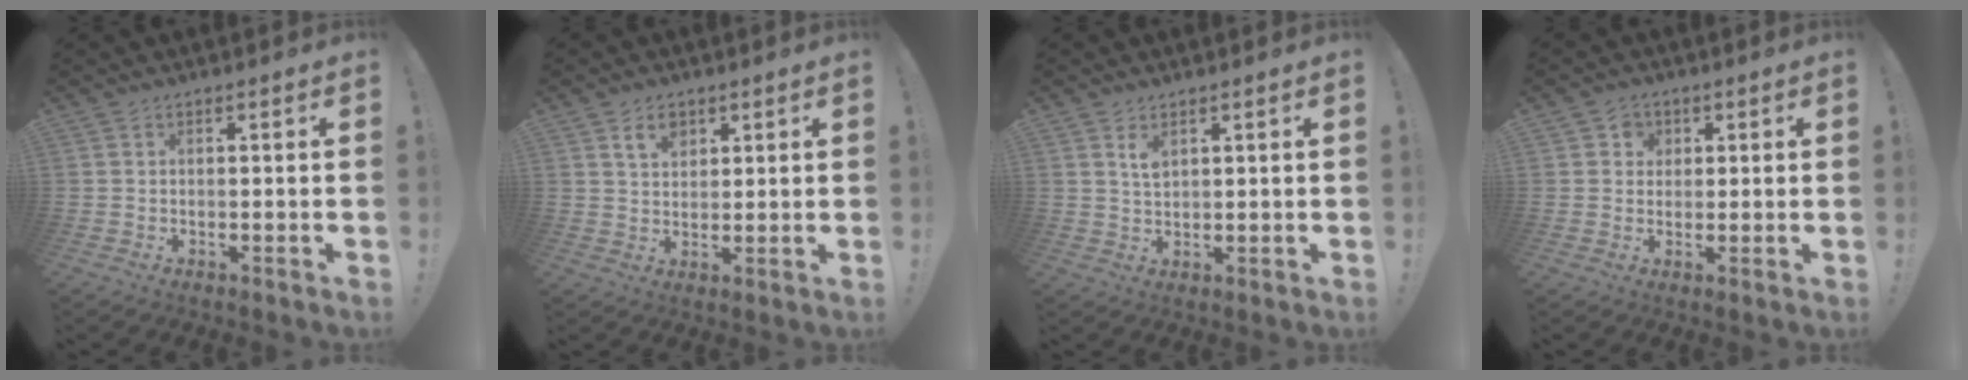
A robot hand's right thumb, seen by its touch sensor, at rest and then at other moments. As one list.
[{"total": 5.9, "force": [3.3, 4.0, 2.7], "torque": [-0.040, -0.004, 0.059]}, {"total": 3.8, "force": [2.4, 2.2, 2.0], "torque": [-0.022, -0.018, 0.040]}, {"total": 3.8, "force": [1.3, 3.5, 0.6], "torque": [-0.007, -0.003, 0.022]}]